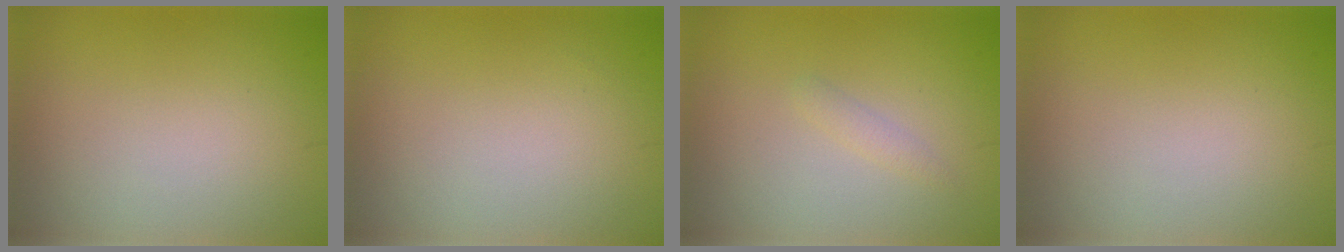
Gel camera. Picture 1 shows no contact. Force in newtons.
{"total": 0.0}
{"total": 0.9, "press": 0.9, "slide": 0.0}
{"total": 0.0}